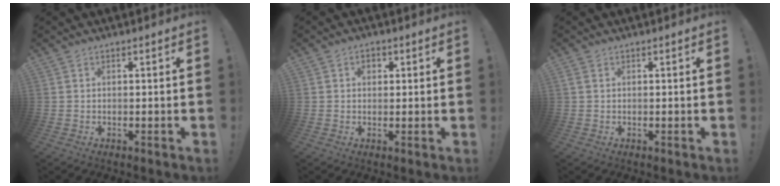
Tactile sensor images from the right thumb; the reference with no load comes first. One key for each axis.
{"total": 2.3, "fx": 0.7, "fy": 1.7, "fz": 1.4, "tx": -0.017, "ty": 0.002, "tz": 0.009}
{"total": 1.0, "fx": 0.3, "fy": 0.8, "fz": 0.5, "tx": -0.011, "ty": 0.004, "tz": 0.005}